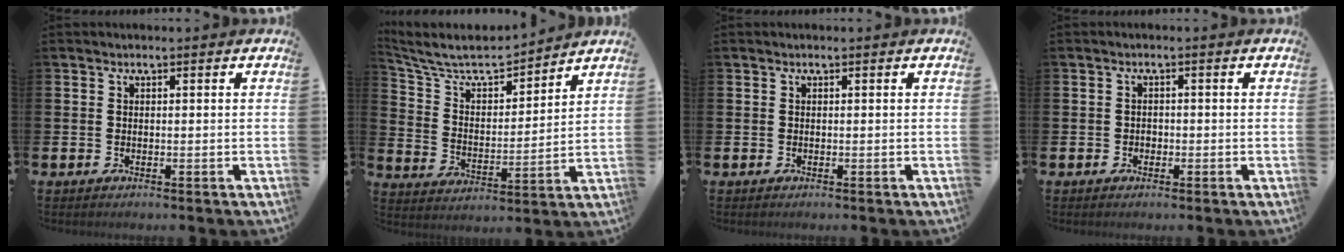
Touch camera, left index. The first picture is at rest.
{"total": 7.3, "force": [6.7, 1.9, 2.1], "torque": [-0.081, -0.047, 0.114]}
{"total": 0.0}
{"total": 1.0, "force": [-0.4, 0.9, 0.2], "torque": [-0.002, 0.004, -0.011]}